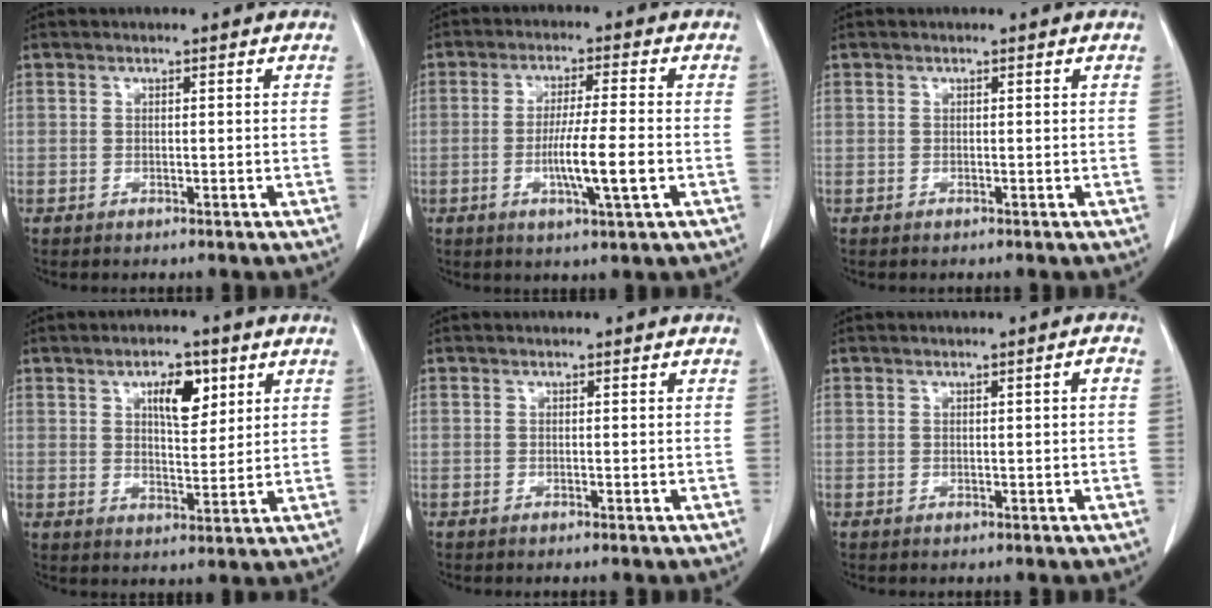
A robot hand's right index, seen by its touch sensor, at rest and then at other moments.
{"total": 7.8, "force": [-2.0, -0.1, 7.5], "torque": [-0.134, -0.011, -0.036]}
{"total": 0.0}
{"total": 6.3, "force": [2.9, 2.5, 5.0], "torque": [-0.083, 0.003, 0.050]}
{"total": 0.0}
{"total": 0.9, "force": [0.0, 0.0, 0.9], "torque": [-0.013, 0.002, 0.002]}